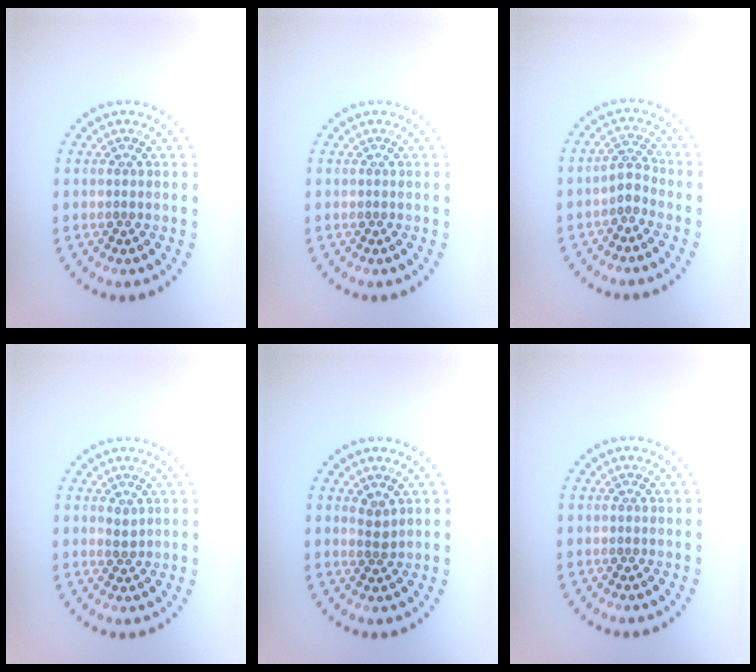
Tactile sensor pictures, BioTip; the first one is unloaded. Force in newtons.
{"total": 0.0}
{"total": 1.8, "press": 1.3, "slide": 1.2}
{"total": 0.8, "press": 0.8, "slide": 0.2}
{"total": 1.2, "press": 1.0, "slide": 0.7}
{"total": 0.0}